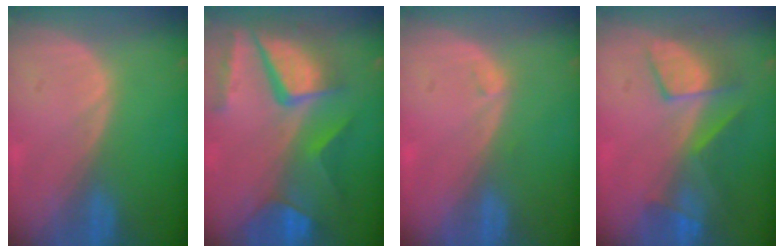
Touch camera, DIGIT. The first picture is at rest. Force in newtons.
{"total": 11.3, "press": 9.4, "slide": 6.4}
{"total": 0.6, "press": 0.6, "slide": 0.2}
{"total": 7.6, "press": 7.2, "slide": 2.5}